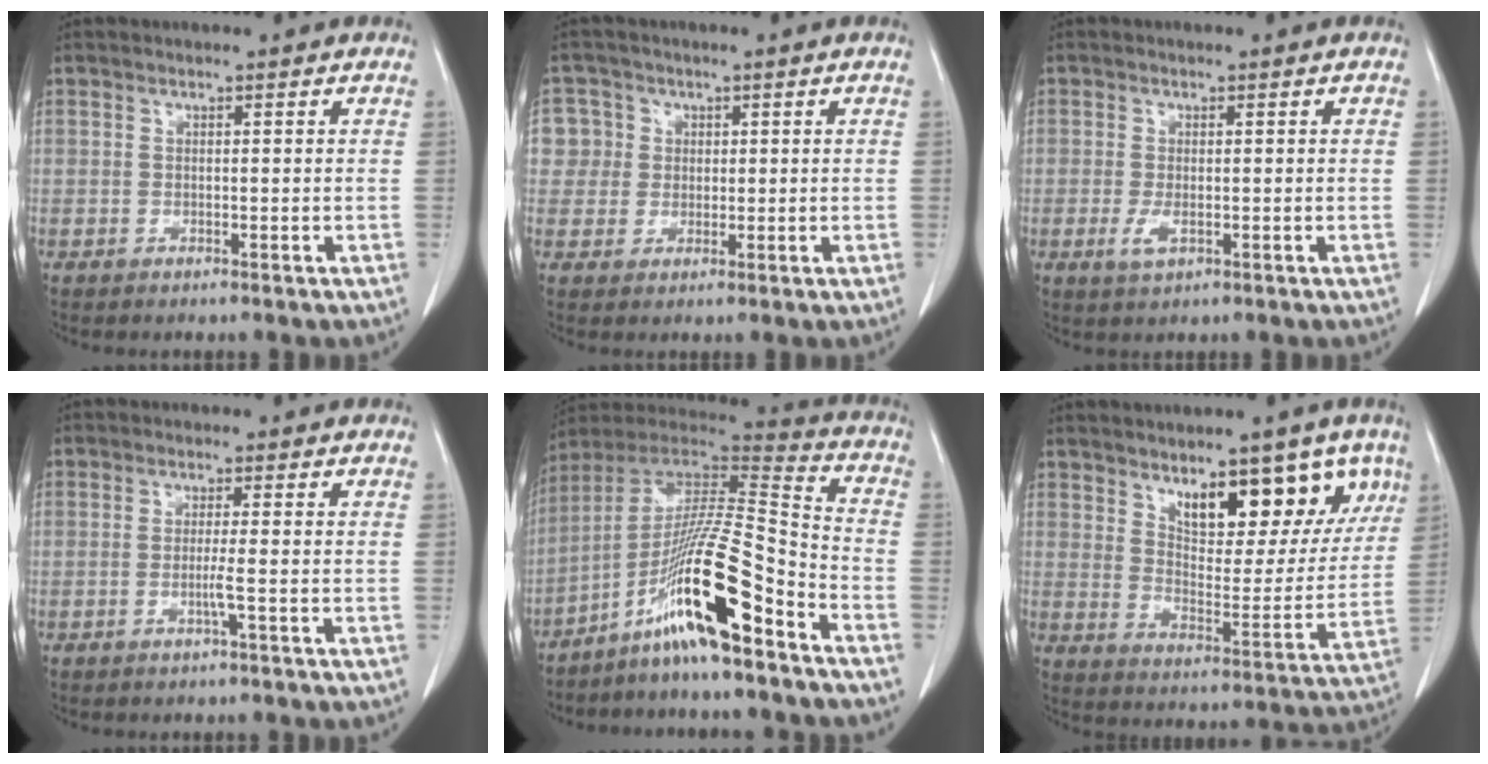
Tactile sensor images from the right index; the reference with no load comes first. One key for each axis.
{"total": 5.0, "fx": 1.0, "fy": 4.9, "fz": 0.1, "tx": 0.012, "ty": 0.015, "tz": 0.018}
{"total": 2.6, "fx": -0.8, "fy": 1.3, "fz": 2.0, "tx": -0.037, "ty": -0.003, "tz": -0.012}
{"total": 2.1, "fx": -0.7, "fy": -0.7, "fz": 1.8, "tx": -0.033, "ty": -0.002, "tz": -0.016}
{"total": 19.0, "fx": -11.1, "fy": 0.4, "fz": 15.5, "tx": -0.298, "ty": -0.013, "tz": -0.204}
{"total": 13.6, "fx": 8.3, "fy": 5.3, "fz": 9.4, "tx": -0.112, "ty": -0.008, "tz": 0.134}